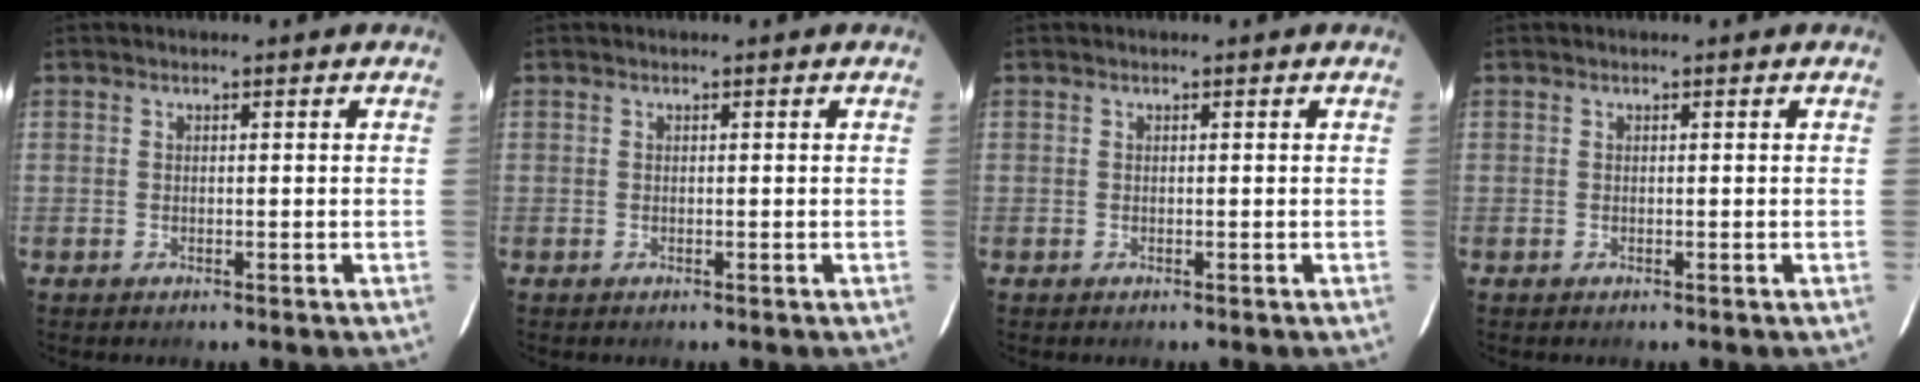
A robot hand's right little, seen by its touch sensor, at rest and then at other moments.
{"total": 0.0}
{"total": 0.0}
{"total": 0.0}